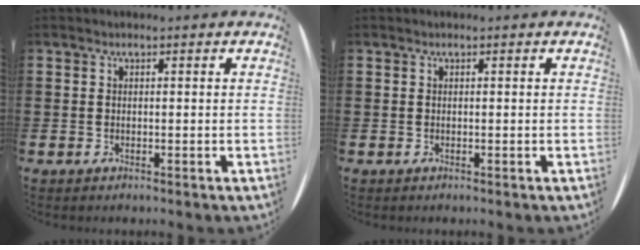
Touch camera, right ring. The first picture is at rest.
{"total": 0.0}